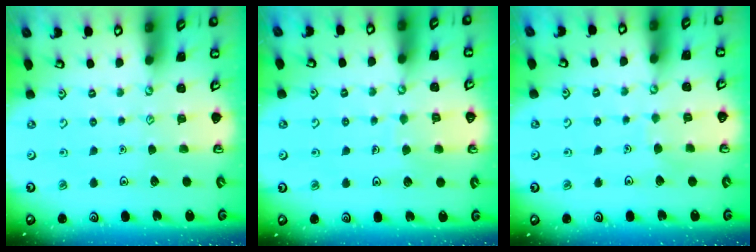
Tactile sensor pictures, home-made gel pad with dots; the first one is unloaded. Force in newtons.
{"total": 5.4, "press": 5.4, "slide": 0.5}
{"total": 3.3, "press": 3.3, "slide": 0.5}